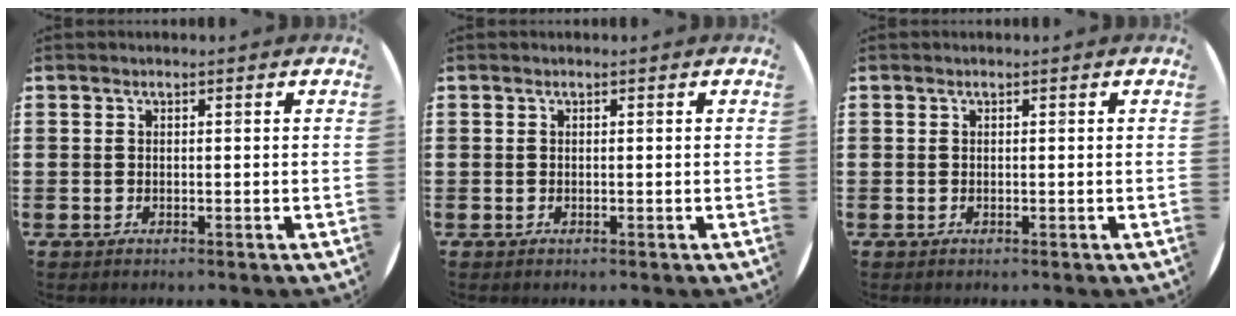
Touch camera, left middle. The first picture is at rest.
{"total": 0.0}
{"total": 0.0}